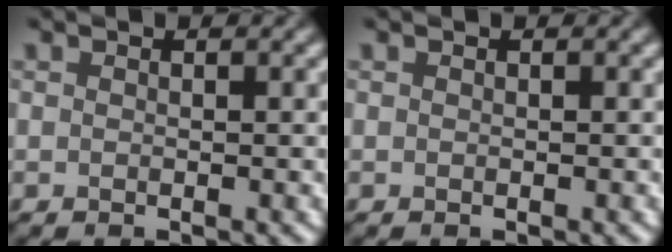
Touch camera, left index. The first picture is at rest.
{"total": 0.0}